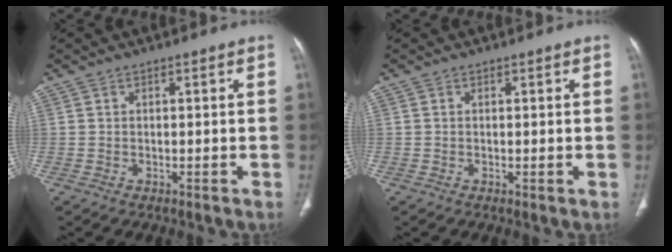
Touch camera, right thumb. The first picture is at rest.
{"total": 0.0}